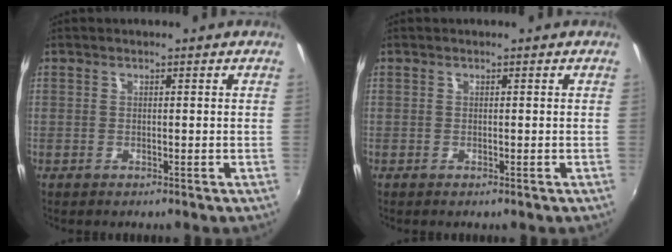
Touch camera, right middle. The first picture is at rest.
{"total": 0.0}